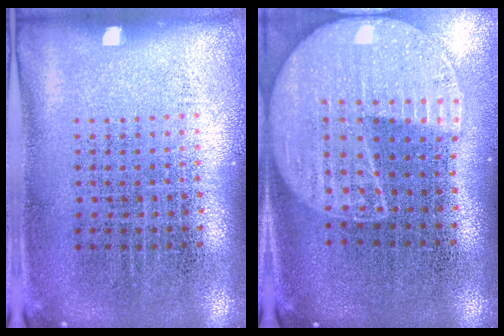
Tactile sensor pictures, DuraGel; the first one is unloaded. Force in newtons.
{"total": 2.0, "press": 1.8, "slide": 0.9}